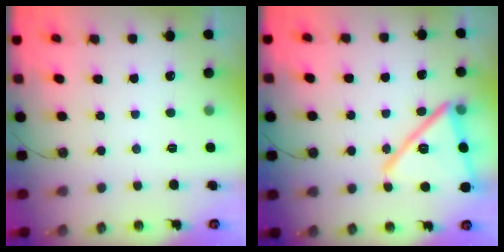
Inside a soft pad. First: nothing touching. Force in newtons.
{"total": 20.3, "press": 20.2, "slide": 1.9}